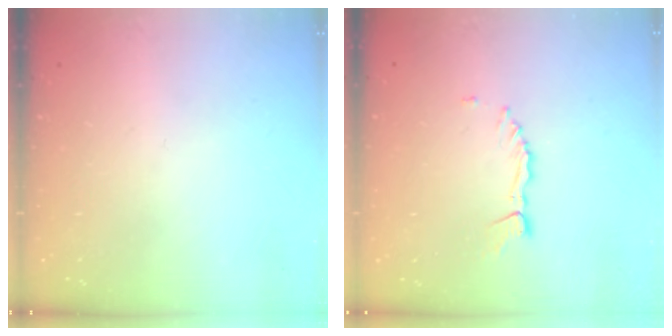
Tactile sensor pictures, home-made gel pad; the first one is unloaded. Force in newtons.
{"total": 2.7, "press": 2.7, "slide": 0.3}